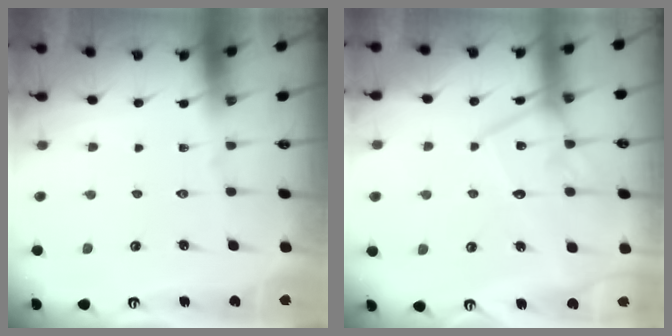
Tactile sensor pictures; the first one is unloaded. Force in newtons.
{"total": 14.6, "press": 14.5, "slide": 1.2}